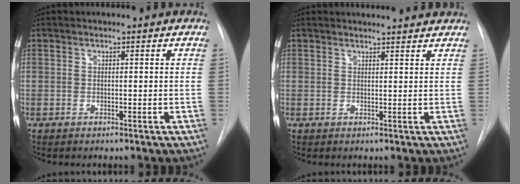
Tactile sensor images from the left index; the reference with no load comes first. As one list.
[{"total": 5.4, "force": [5.2, 0.6, 1.1], "torque": [-0.013, 0.005, 0.044]}]